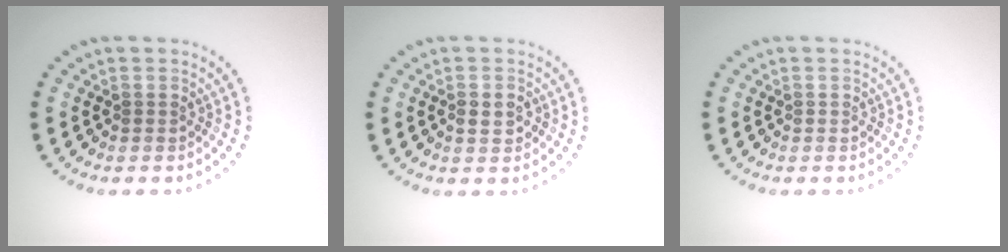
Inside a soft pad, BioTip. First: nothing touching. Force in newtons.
{"total": 1.6, "press": 1.5, "slide": 0.3}
{"total": 0.0}